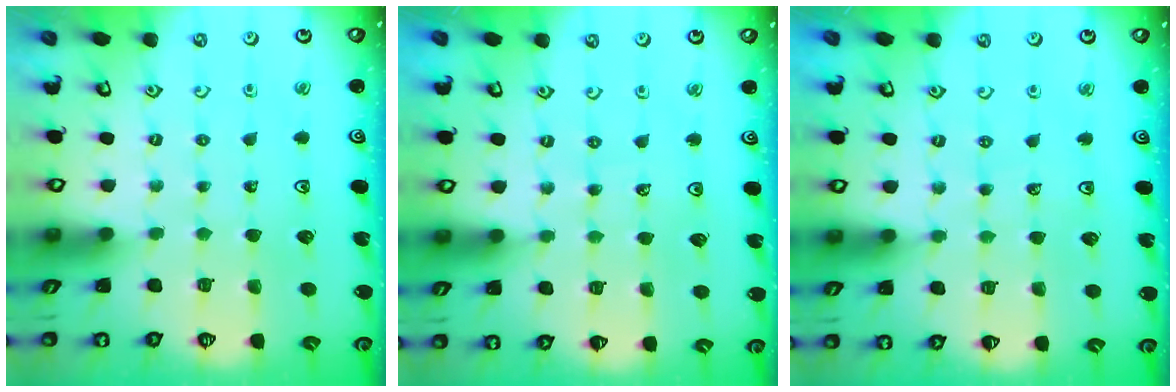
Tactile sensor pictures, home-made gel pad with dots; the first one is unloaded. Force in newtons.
{"total": 4.3, "press": 4.3, "slide": 0.7}
{"total": 3.9, "press": 3.5, "slide": 1.8}